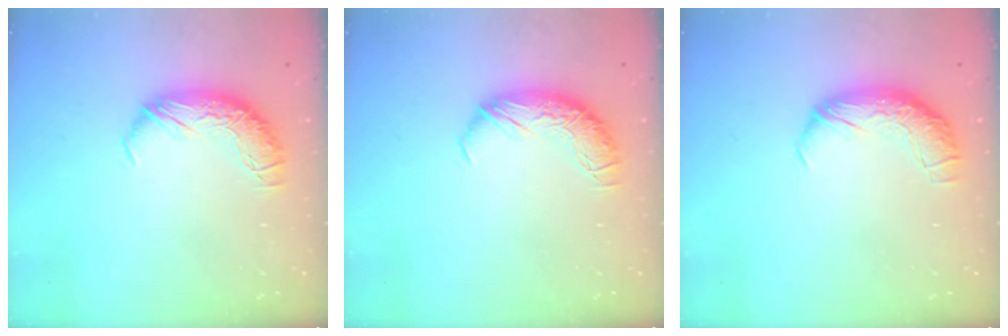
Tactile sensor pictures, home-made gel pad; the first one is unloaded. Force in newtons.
{"total": 0.0}
{"total": 2.3, "press": 1.0, "slide": 2.1}